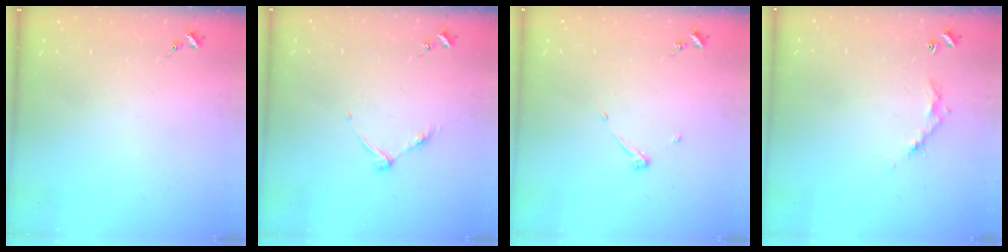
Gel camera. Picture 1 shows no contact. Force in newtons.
{"total": 6.0, "press": 6.0, "slide": 0.7}
{"total": 3.9, "press": 3.9, "slide": 0.5}
{"total": 5.2, "press": 5.2, "slide": 0.3}